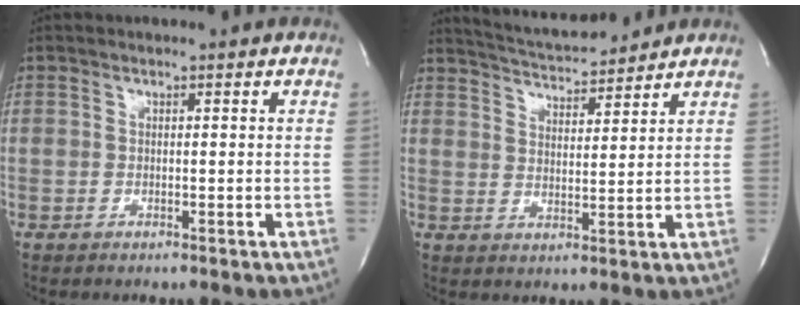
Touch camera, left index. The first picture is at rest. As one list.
[{"total": 8.7, "force": [8.4, 0.8, 2.3], "torque": [-0.049, 0.011, 0.141]}]